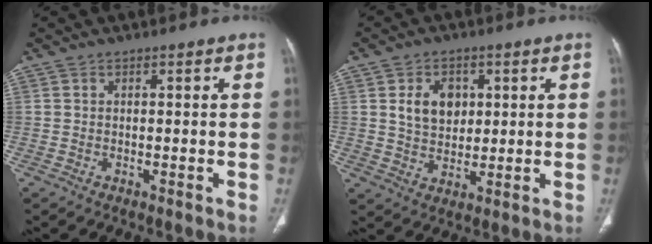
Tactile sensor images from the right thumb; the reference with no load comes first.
{"total": 7.4, "force": [2.0, 5.4, 4.6], "torque": [-0.050, -0.013, 0.040]}